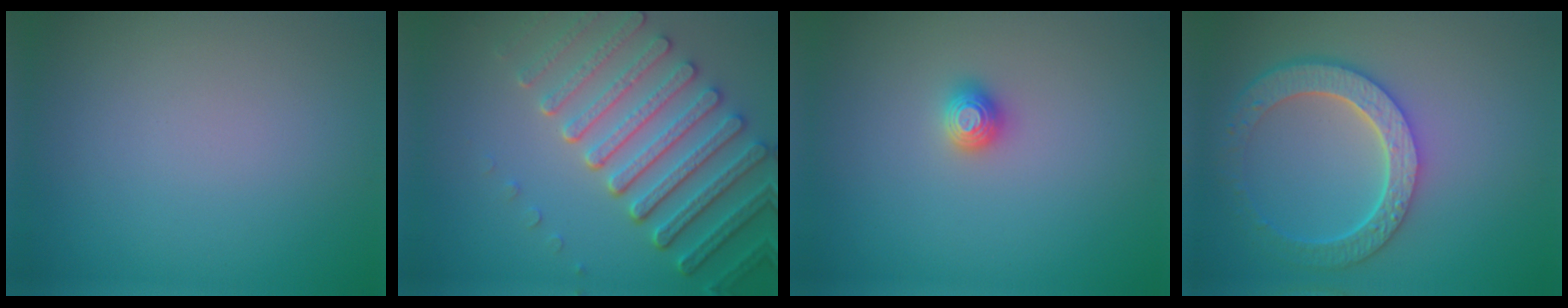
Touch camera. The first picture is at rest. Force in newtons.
{"total": 6.8, "press": 5.4, "slide": 4.0}
{"total": 1.2, "press": 1.1, "slide": 0.3}
{"total": 5.8, "press": 4.5, "slide": 3.7}